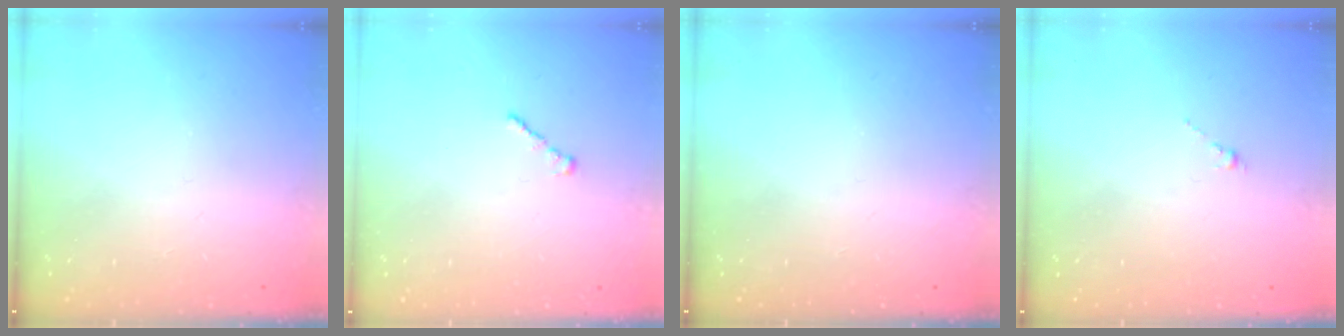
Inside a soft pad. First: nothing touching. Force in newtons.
{"total": 1.4, "press": 1.3, "slide": 0.5}
{"total": 0.0}
{"total": 0.0}